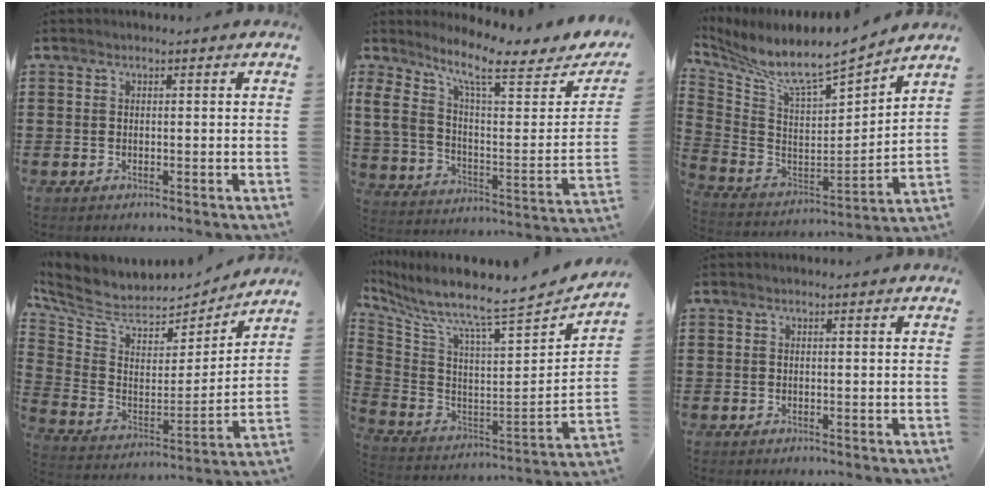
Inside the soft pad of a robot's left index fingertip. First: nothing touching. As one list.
[{"total": 10.7, "force": [8.1, 2.2, 6.7], "torque": [-0.163, -0.052, 0.136]}, {"total": 6.9, "force": [6.1, 0.6, 3.2], "torque": [-0.092, -0.063, 0.096]}, {"total": 6.5, "force": [5.5, 2.7, 2.1], "torque": [-0.076, -0.044, 0.095]}, {"total": 5.9, "force": [5.3, -0.7, 2.6], "torque": [-0.072, -0.076, 0.074]}, {"total": 0.0}]